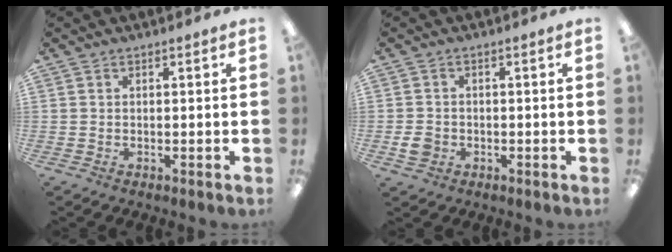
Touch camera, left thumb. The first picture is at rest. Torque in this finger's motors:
{"motor_torque": [-0.52, 0.53, -0.16, 0.13, 0.02]}